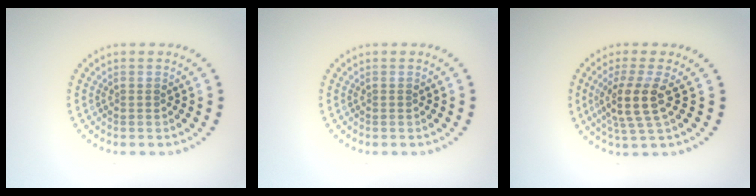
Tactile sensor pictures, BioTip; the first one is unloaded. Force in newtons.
{"total": 0.0}
{"total": 3.8, "press": 2.9, "slide": 2.5}